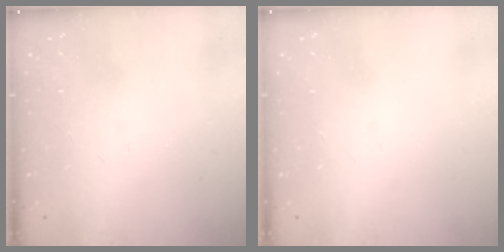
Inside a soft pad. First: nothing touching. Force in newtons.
{"total": 0.0}